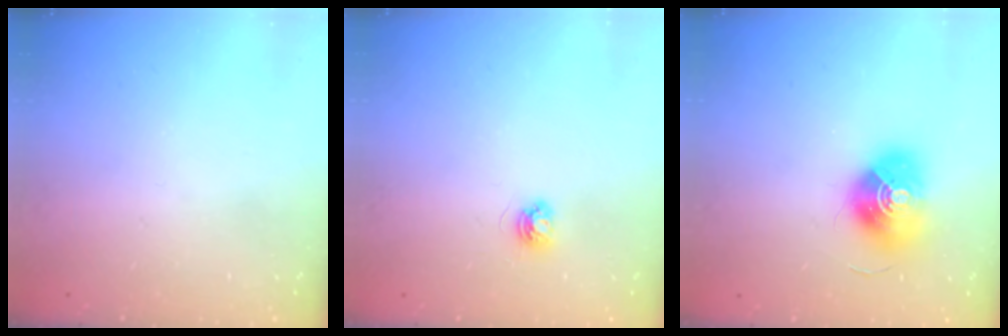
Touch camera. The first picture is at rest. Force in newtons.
{"total": 3.9, "press": 3.9, "slide": 0.4}
{"total": 14.4, "press": 14.4, "slide": 0.5}